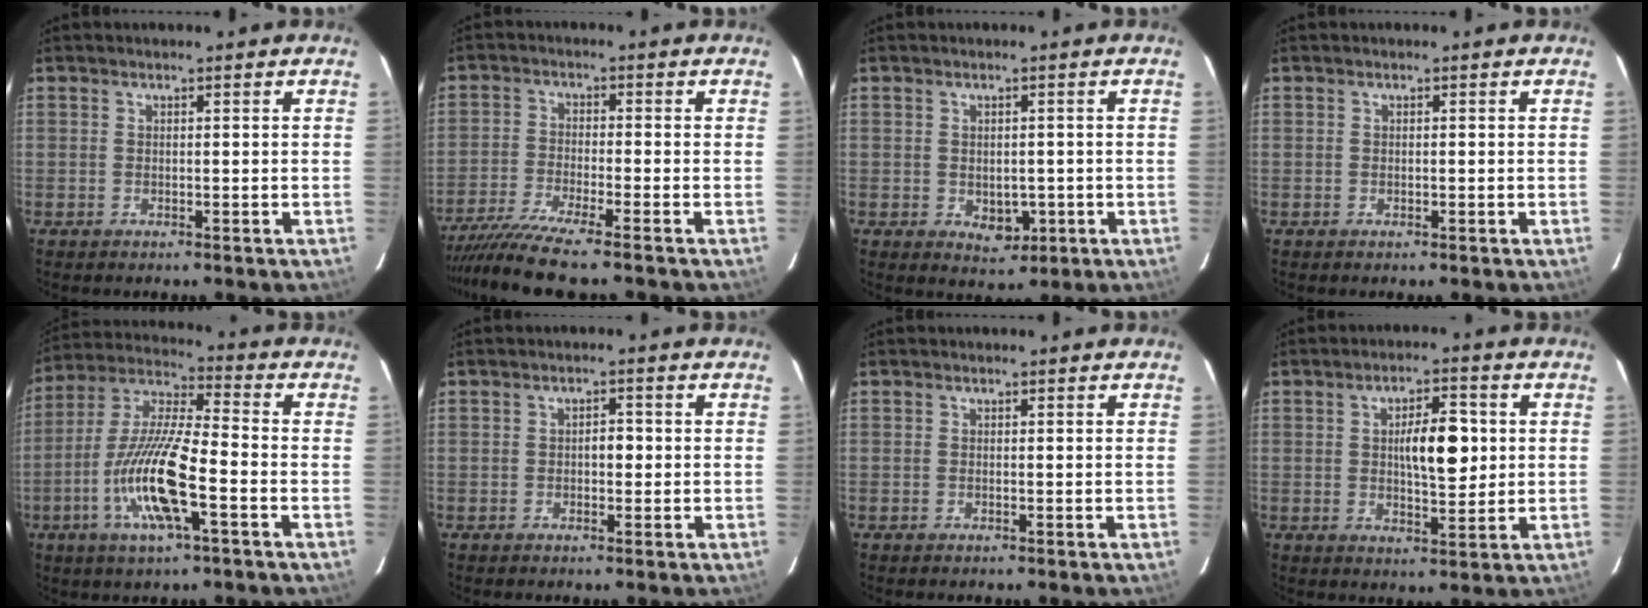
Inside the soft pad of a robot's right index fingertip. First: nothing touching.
{"total": 9.4, "force": [-8.1, -1.1, 4.7], "torque": [-0.073, -0.025, -0.135]}
{"total": 3.9, "force": [-0.9, 2.6, 2.7], "torque": [-0.031, -0.002, -0.001]}
{"total": 0.0}
{"total": 15.1, "force": [-5.0, 2.1, 14.1], "torque": [-0.287, -0.007, -0.093]}
{"total": 1.9, "force": [-0.2, 1.0, 1.6], "torque": [-0.021, 0.005, -0.004]}
{"total": 0.0}
{"total": 7.8, "force": [1.0, 2.5, 7.3], "torque": [-0.116, 0.009, 0.020]}